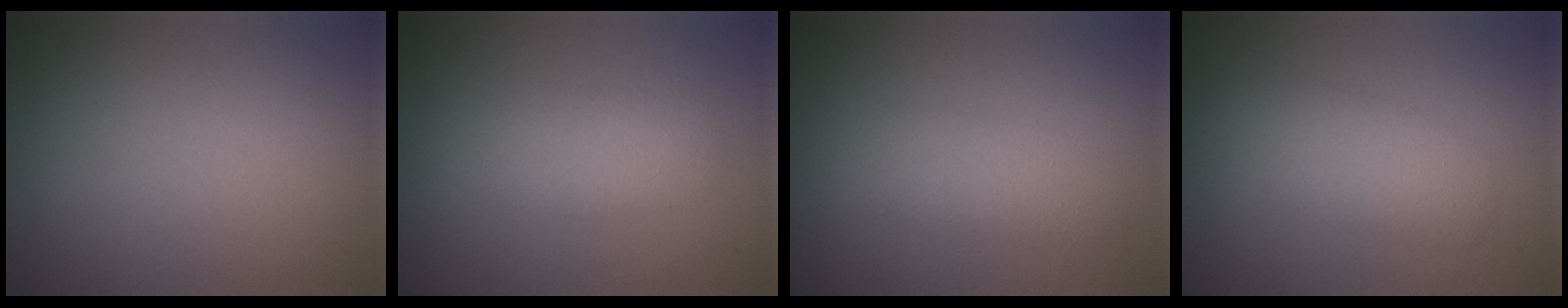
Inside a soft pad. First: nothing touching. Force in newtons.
{"total": 2.8, "press": 2.8, "slide": 0.1}
{"total": 2.7, "press": 2.7, "slide": 0.1}
{"total": 3.0, "press": 3.0, "slide": 0.1}